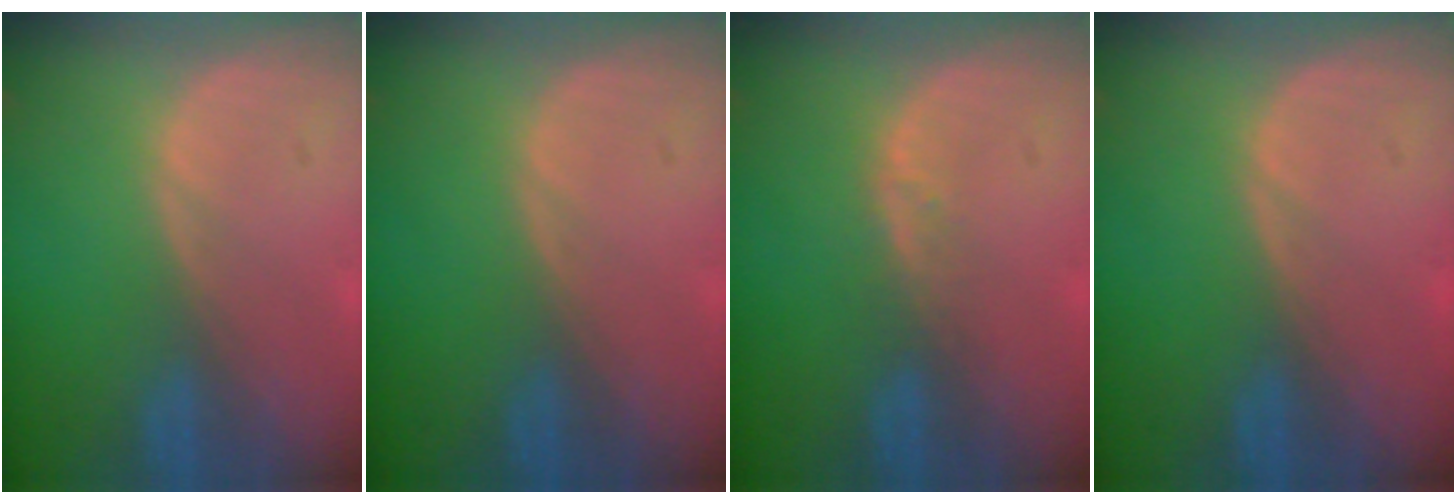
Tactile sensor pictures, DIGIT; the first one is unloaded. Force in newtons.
{"total": 0.0}
{"total": 1.7, "press": 1.7, "slide": 0.1}
{"total": 0.0}